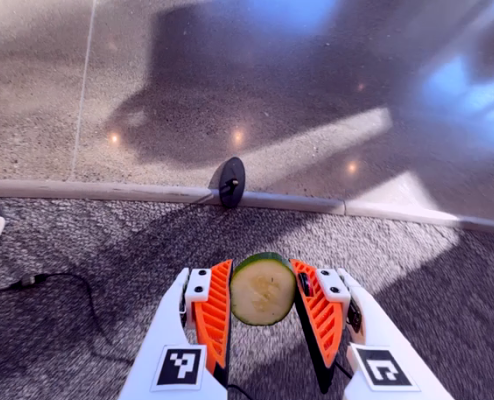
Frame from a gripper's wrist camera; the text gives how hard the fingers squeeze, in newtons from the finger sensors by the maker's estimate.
{"total": 10.3, "left": 10.6, "right": 10.1}